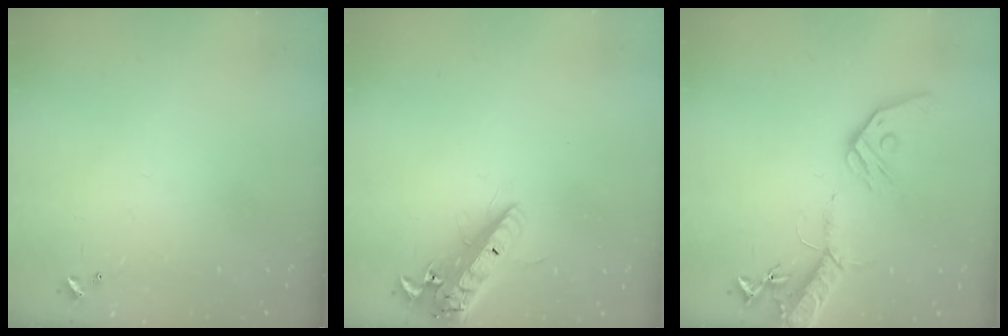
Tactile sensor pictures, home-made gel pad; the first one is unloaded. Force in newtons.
{"total": 17.1, "press": 16.8, "slide": 3.3}
{"total": 16.0, "press": 15.7, "slide": 3.0}